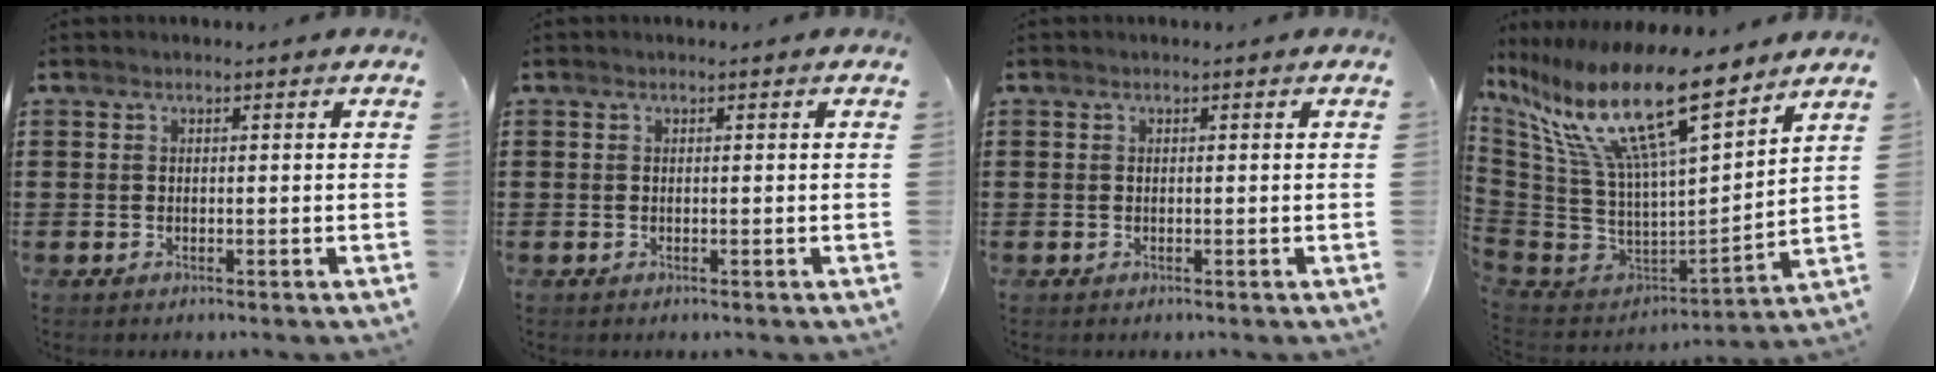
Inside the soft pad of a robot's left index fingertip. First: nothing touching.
{"total": 0.0}
{"total": 0.0}
{"total": 18.8, "force": [11.4, 4.8, 14.1], "torque": [-0.310, -0.070, 0.189]}